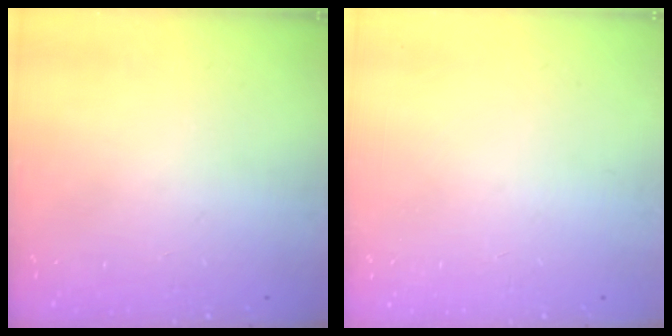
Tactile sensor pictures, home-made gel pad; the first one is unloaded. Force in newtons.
{"total": 0.0}